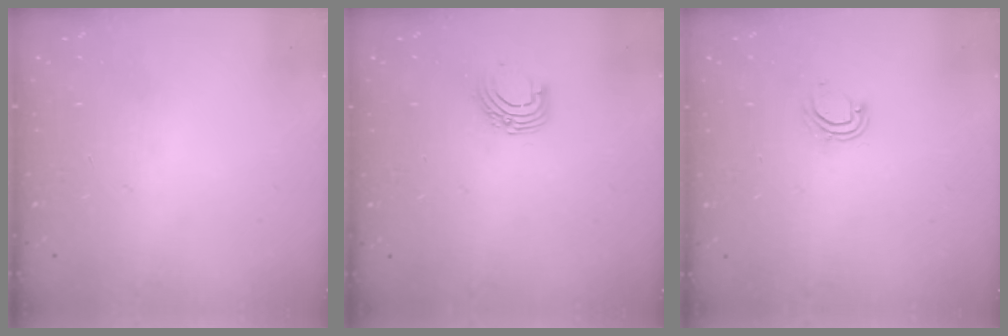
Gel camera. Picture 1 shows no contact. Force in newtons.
{"total": 5.9, "press": 5.9, "slide": 0.6}
{"total": 4.8, "press": 4.8, "slide": 0.4}